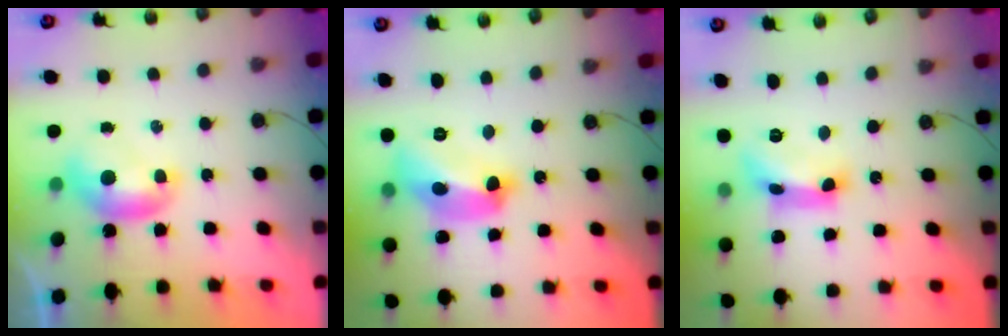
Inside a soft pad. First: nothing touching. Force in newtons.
{"total": 13.6, "press": 13.5, "slide": 1.0}
{"total": 9.7, "press": 9.6, "slide": 0.6}